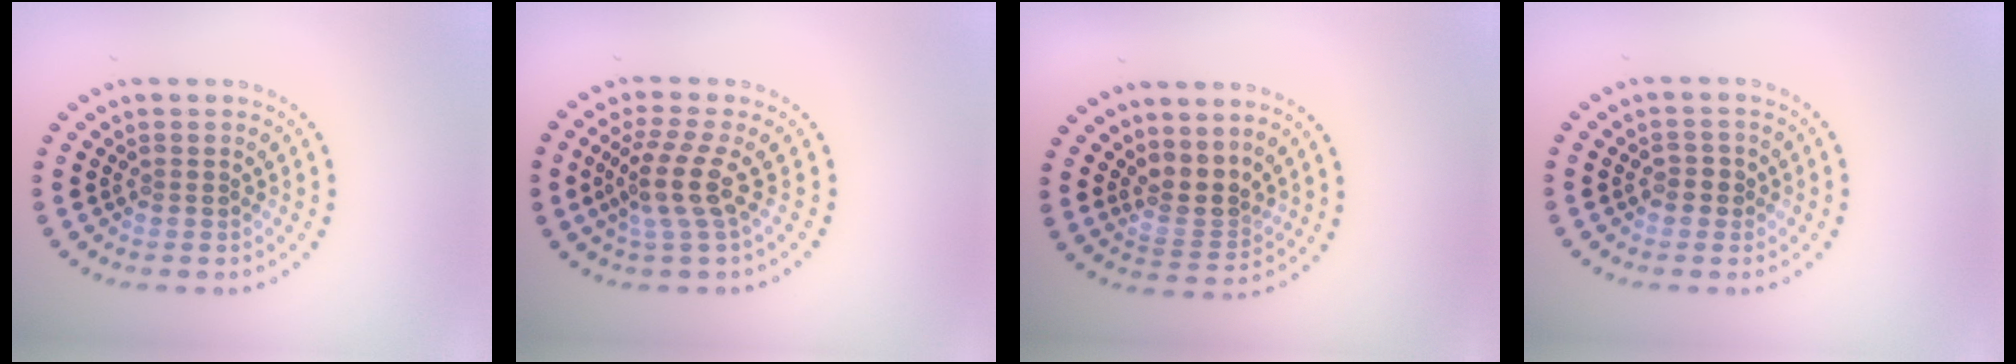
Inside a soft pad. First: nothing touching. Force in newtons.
{"total": 3.6, "press": 2.8, "slide": 2.3}
{"total": 2.4, "press": 2.0, "slide": 1.5}
{"total": 1.2, "press": 1.2, "slide": 0.2}